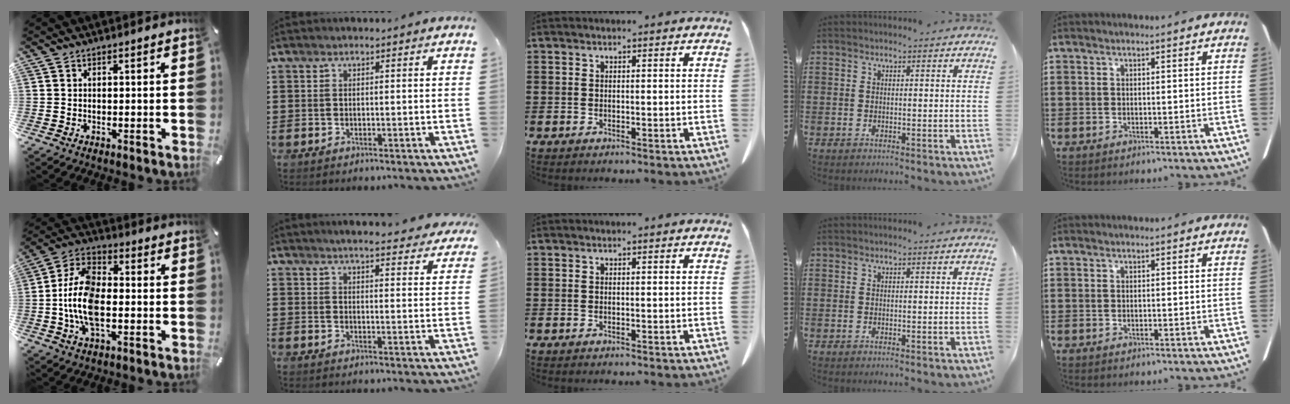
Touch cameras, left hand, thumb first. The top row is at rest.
{"thumb": {"total": 13.1, "force": [-2.2, 7.1, 10.8], "torque": [-0.228, 0.004, -0.036]}, "index": {"total": 4.3, "force": [4.2, -0.4, 1.1], "torque": [-0.036, -0.019, 0.073]}}